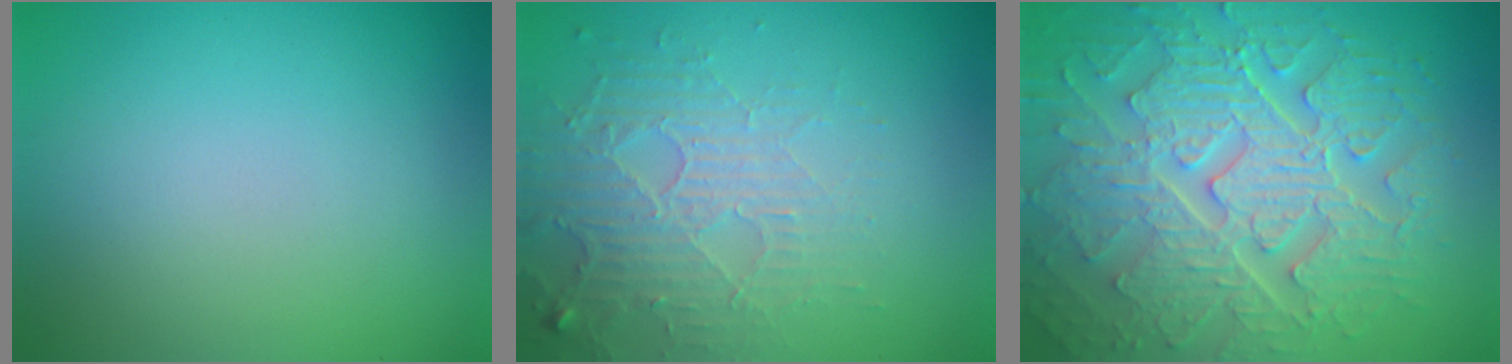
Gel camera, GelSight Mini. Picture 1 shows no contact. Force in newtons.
{"total": 5.1, "press": 3.4, "slide": 3.8}
{"total": 9.2, "press": 6.7, "slide": 6.2}